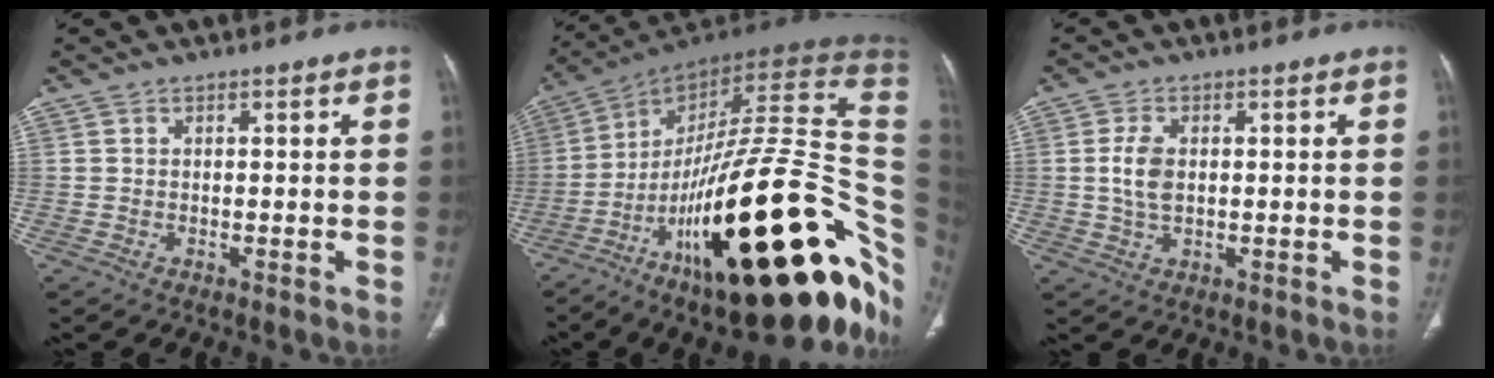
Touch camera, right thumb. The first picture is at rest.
{"total": 41.8, "force": [-11.7, 13.4, 37.9], "torque": [-0.461, 0.085, -0.179]}
{"total": 5.0, "force": [0.2, 2.9, 4.0], "torque": [-0.081, 0.003, 0.002]}